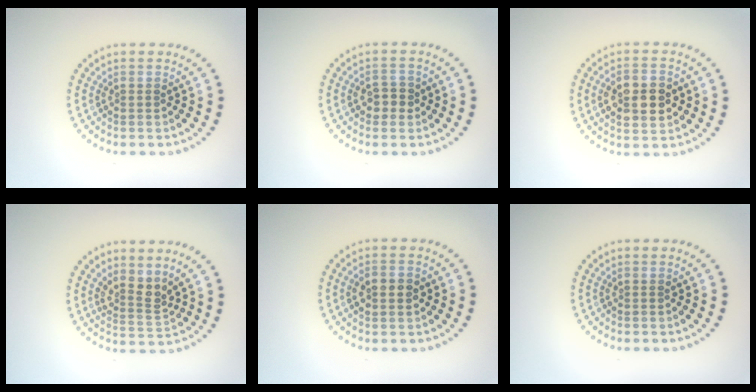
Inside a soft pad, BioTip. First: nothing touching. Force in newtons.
{"total": 1.9, "press": 1.8, "slide": 0.3}
{"total": 4.1, "press": 4.1, "slide": 0.2}
{"total": 2.6, "press": 1.8, "slide": 1.8}
{"total": 3.0, "press": 2.9, "slide": 0.3}
{"total": 0.0}